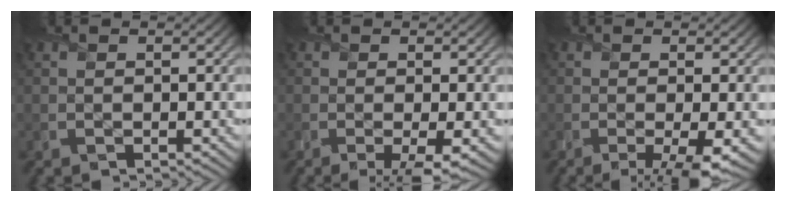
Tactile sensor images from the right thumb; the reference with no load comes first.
{"total": 3.2, "force": [-0.9, 0.6, 3.0], "torque": [-0.056, -0.009, -0.018]}
{"total": 4.7, "force": [-1.5, 1.1, 4.3], "torque": [-0.068, -0.014, -0.024]}